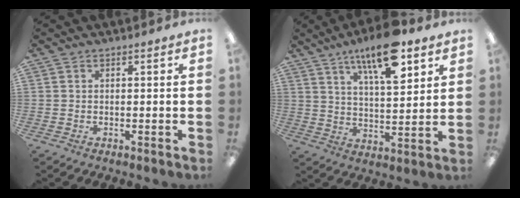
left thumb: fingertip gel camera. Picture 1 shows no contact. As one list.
[{"total": 15.0, "force": [9.6, 5.0, 10.4], "torque": [-0.162, -0.045, 0.158]}]